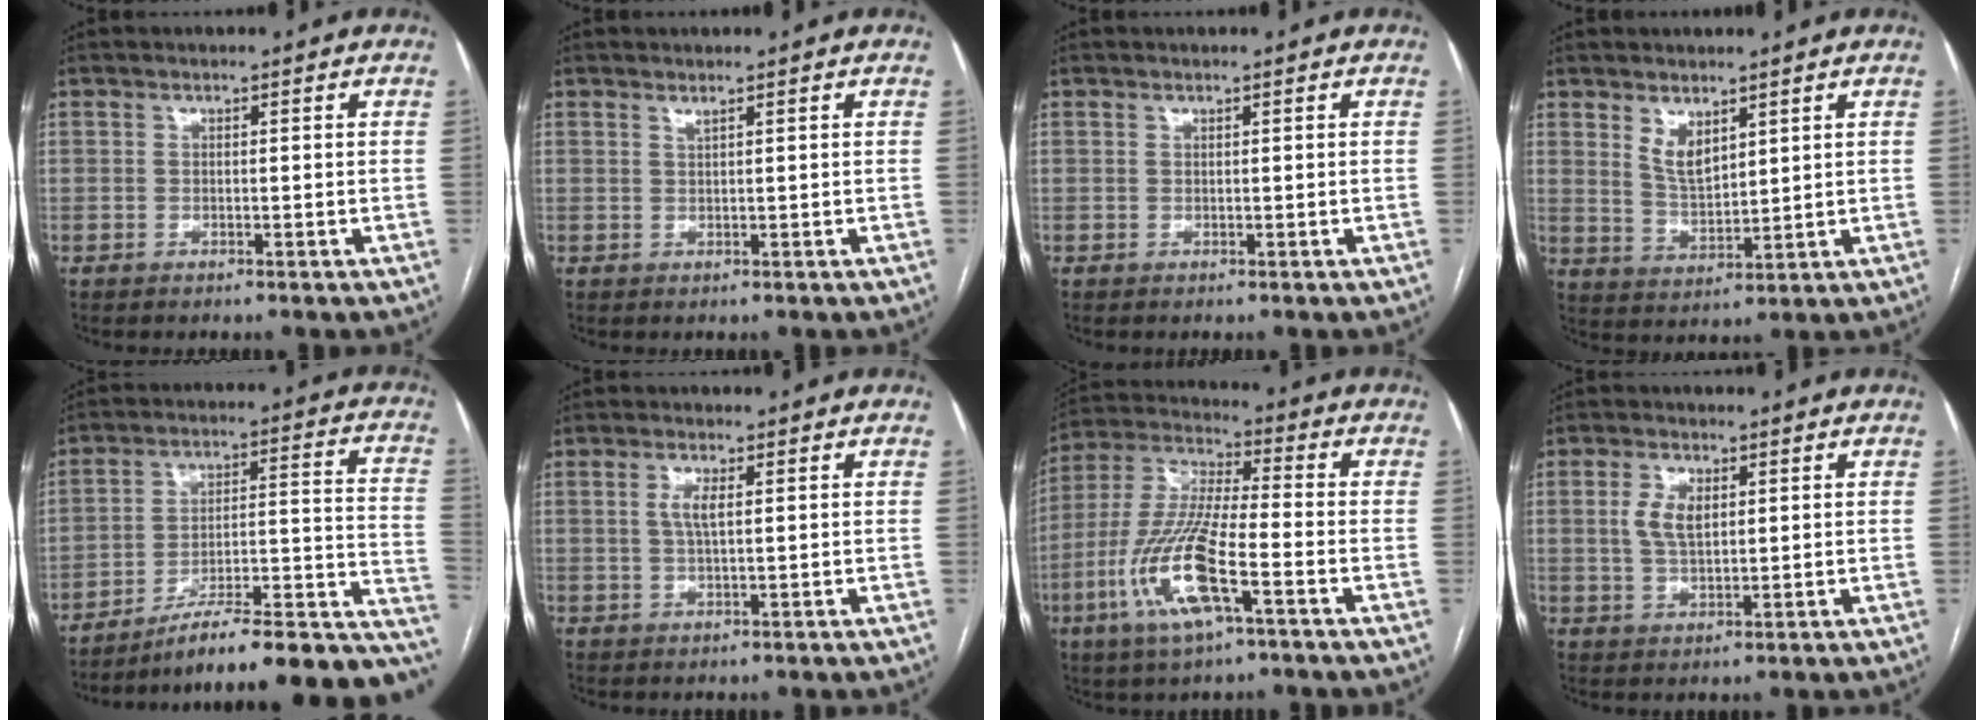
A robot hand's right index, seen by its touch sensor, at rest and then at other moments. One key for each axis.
{"total": 0.6, "fx": 0.5, "fy": -0.2, "fz": 0.3, "tx": -0.013, "ty": -0.006, "tz": 0.013}
{"total": 0.0}
{"total": 4.9, "fx": 3.0, "fy": 2.1, "fz": 3.2, "tx": -0.066, "ty": -0.009, "tz": 0.066}
{"total": 23.4, "fx": -18.5, "fy": 3.5, "fz": 13.9, "tx": -0.097, "ty": 0.039, "tz": -0.261}
{"total": 2.7, "fx": 0.6, "fy": 0.5, "fz": 2.6, "tx": -0.056, "ty": -0.001, "tz": 0.012}
{"total": 15.1, "fx": -5.7, "fy": 2.8, "fz": 13.7, "tx": -0.298, "ty": -0.012, "tz": -0.106}
{"total": 5.0, "fx": 1.3, "fy": 2.5, "fz": 4.1, "tx": -0.087, "ty": 0.005, "tz": 0.029}